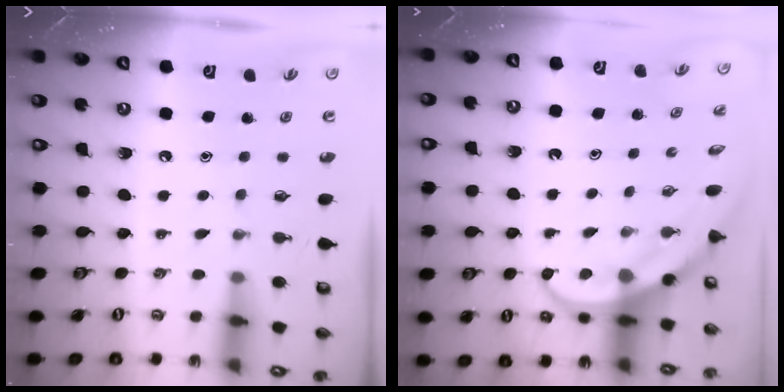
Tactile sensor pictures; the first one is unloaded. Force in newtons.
{"total": 4.0, "press": 3.9, "slide": 0.4}